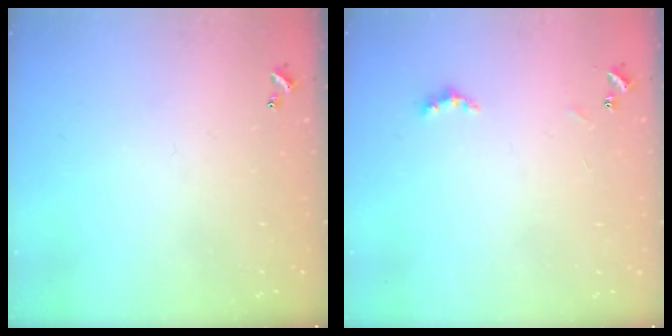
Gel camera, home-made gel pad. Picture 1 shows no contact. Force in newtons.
{"total": 2.6, "press": 2.5, "slide": 0.6}